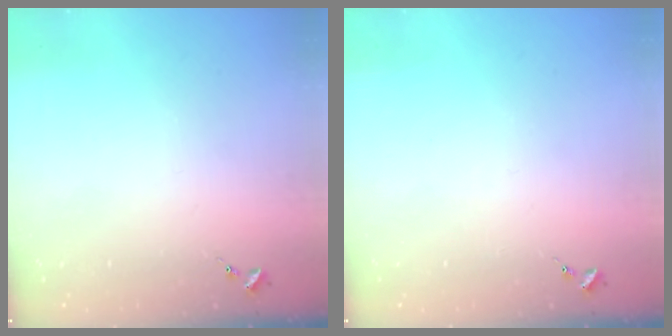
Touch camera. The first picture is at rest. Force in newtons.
{"total": 0.0}